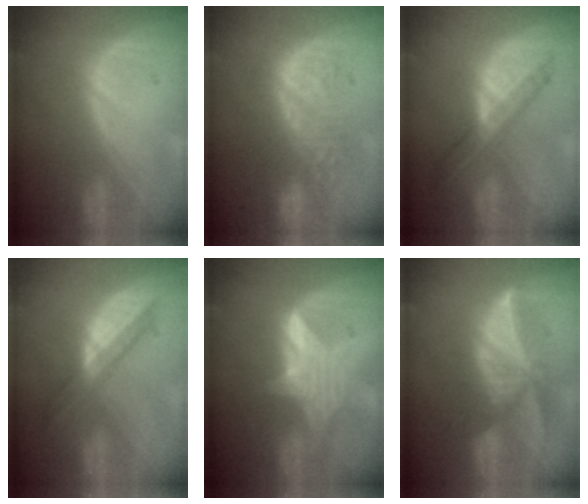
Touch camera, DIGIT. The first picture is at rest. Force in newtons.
{"total": 8.8, "press": 8.7, "slide": 1.3}
{"total": 7.2, "press": 6.2, "slide": 3.7}
{"total": 5.9, "press": 5.3, "slide": 2.5}
{"total": 5.8, "press": 5.6, "slide": 1.5}
{"total": 7.0, "press": 7.0, "slide": 0.7}